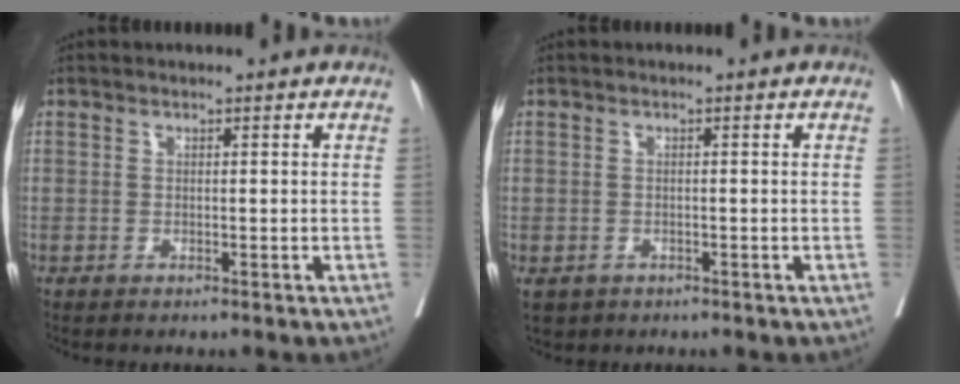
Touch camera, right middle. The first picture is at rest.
{"total": 3.4, "force": [-1.9, 2.6, 1.0], "torque": [-0.018, -0.003, -0.026]}